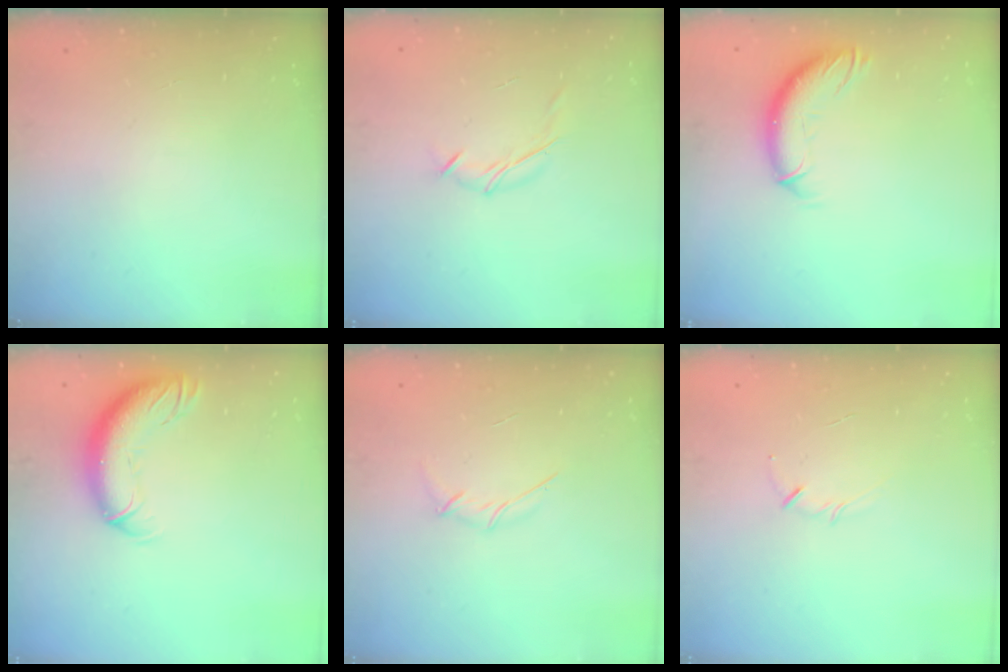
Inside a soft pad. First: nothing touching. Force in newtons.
{"total": 7.1, "press": 7.0, "slide": 1.5}
{"total": 10.7, "press": 10.6, "slide": 1.0}
{"total": 13.3, "press": 13.0, "slide": 2.9}
{"total": 3.1, "press": 3.0, "slide": 0.8}
{"total": 3.1, "press": 3.0, "slide": 0.7}